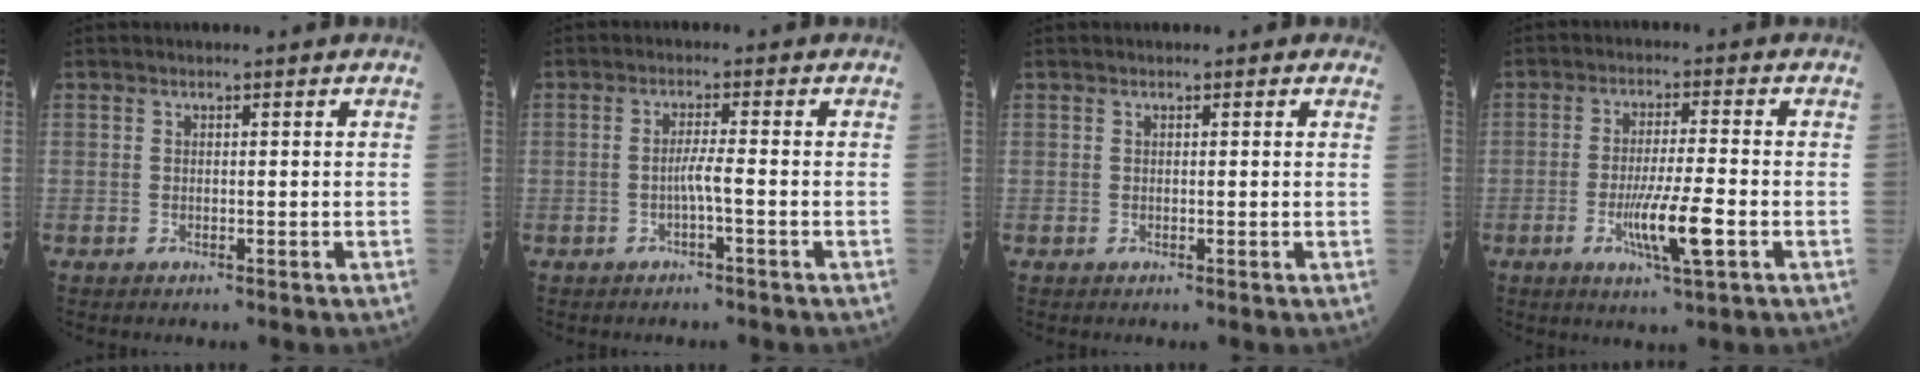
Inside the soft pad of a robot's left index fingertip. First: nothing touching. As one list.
[{"total": 2.2, "force": [-0.8, -0.3, 2.0], "torque": [-0.036, 0.002, -0.017]}, {"total": 0.0}, {"total": 7.6, "force": [-2.6, 0.1, 7.1], "torque": [-0.135, -0.015, -0.046]}]